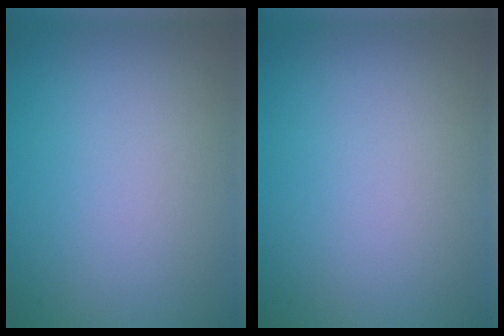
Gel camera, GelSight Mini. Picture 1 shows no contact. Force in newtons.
{"total": 0.0}